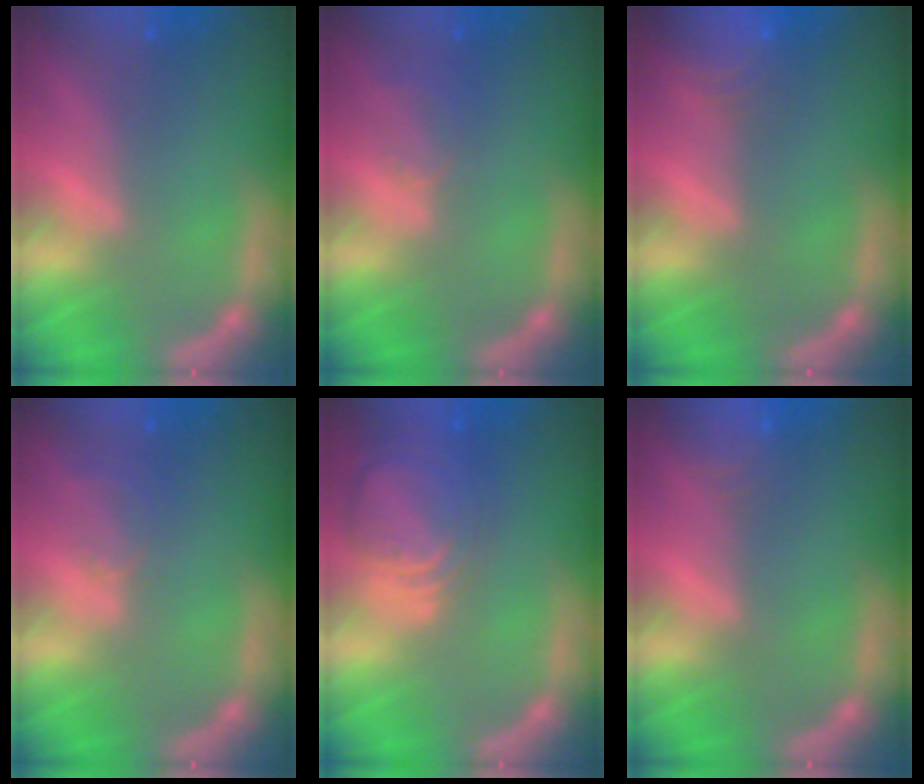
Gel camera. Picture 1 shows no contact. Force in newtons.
{"total": 2.0}
{"total": 4.5}
{"total": 2.0}
{"total": 7.0}
{"total": 2.4}